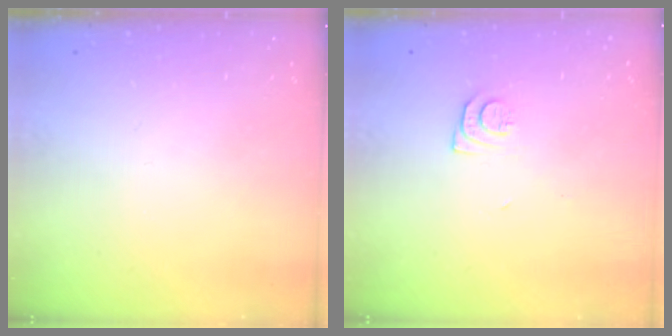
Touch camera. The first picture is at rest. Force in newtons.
{"total": 7.3, "press": 7.2, "slide": 0.8}